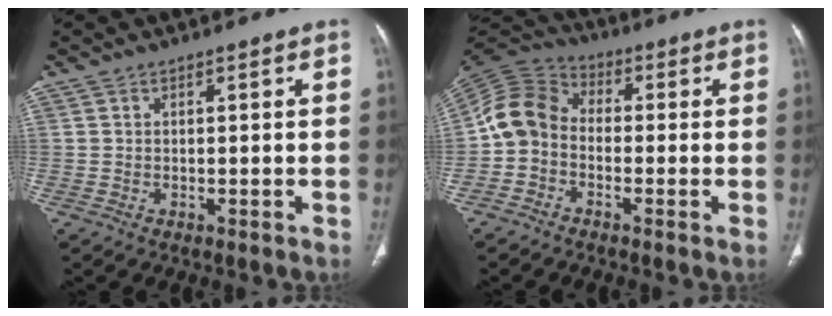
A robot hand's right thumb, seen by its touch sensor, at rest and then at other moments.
{"total": 8.9, "force": [-1.8, 7.2, 5.0], "torque": [-0.092, 0.035, -0.054]}